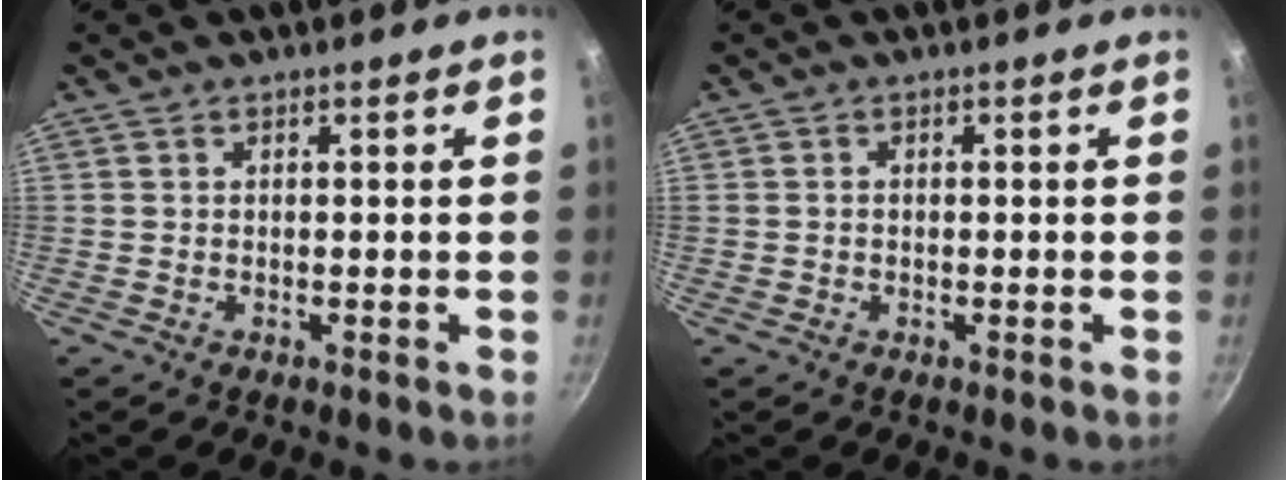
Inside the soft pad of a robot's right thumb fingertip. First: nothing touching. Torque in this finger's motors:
{"motor_torque": [-0.13, -0.72, -0.33, 0.08, -0.03]}